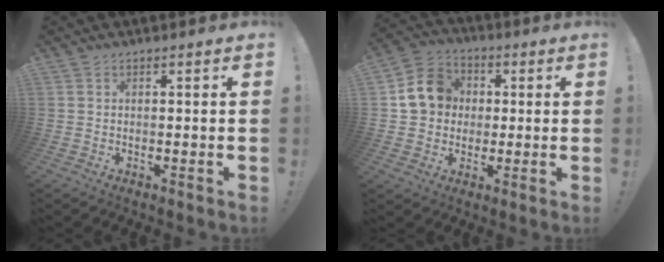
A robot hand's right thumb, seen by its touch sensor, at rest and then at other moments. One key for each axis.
{"total": 12.4, "fx": 2.1, "fy": 10.9, "fz": 5.3, "tx": -0.066, "ty": 0.013, "tz": 0.048}